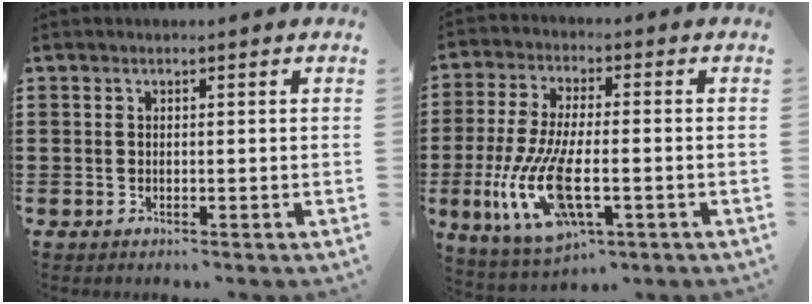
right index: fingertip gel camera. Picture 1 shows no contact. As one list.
[{"total": 13.0, "force": [-3.8, 5.0, 11.4], "torque": [-0.260, -0.021, -0.069]}]